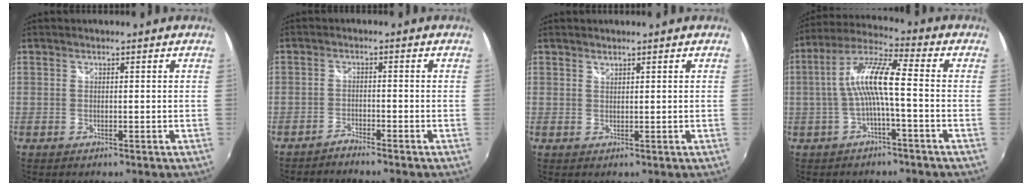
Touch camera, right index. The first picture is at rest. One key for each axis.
{"total": 2.2, "fx": -2.2, "fy": 0.1, "fz": 0.4, "tx": -0.024, "ty": -0.003, "tz": -0.043}
{"total": 0.8, "fx": 0.7, "fy": 0.2, "fz": 0.1, "tx": -0.002, "ty": 0.001, "tz": 0.013}
{"total": 9.6, "fx": -1.4, "fy": 1.1, "fz": 9.4, "tx": -0.197, "ty": 0.019, "tz": -0.024}